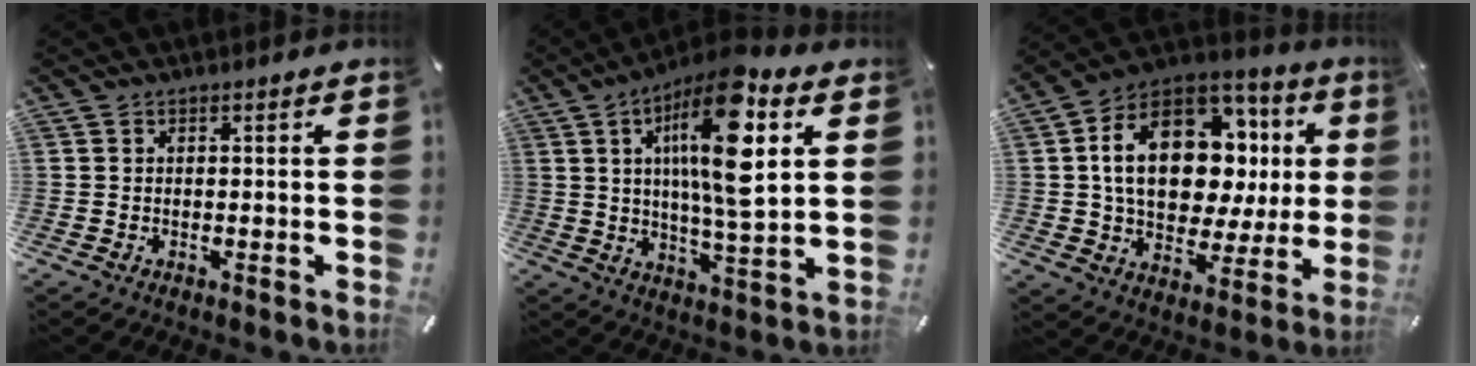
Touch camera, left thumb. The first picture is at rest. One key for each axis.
{"total": 18.3, "fx": 5.7, "fy": 5.1, "fz": 16.7, "tx": -0.300, "ty": -0.019, "tz": 0.077}
{"total": 23.2, "fx": 5.6, "fy": 15.2, "fz": 16.6, "tx": -0.276, "ty": -0.018, "tz": 0.098}